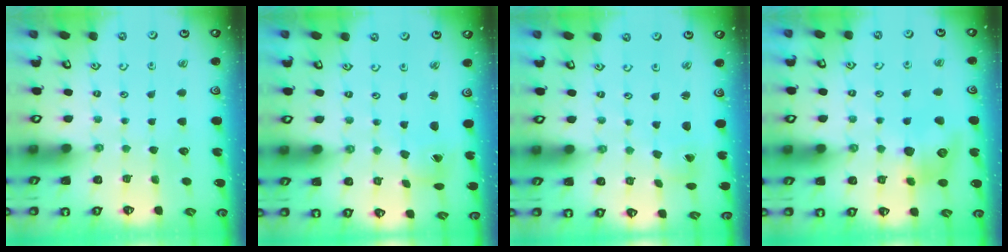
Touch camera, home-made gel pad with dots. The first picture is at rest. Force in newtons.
{"total": 1.0, "press": 1.0, "slide": 0.1}
{"total": 1.3, "press": 1.3, "slide": 0.1}
{"total": 12.2, "press": 12.1, "slide": 0.9}